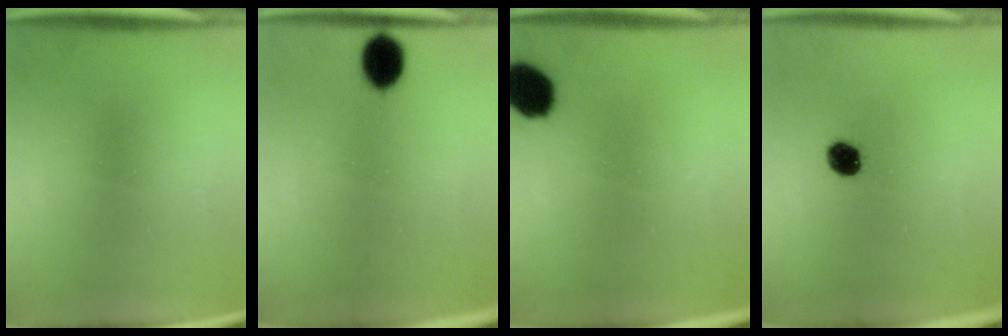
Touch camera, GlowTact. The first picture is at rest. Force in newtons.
{"total": 6.3}
{"total": 8.5}
{"total": 4.8}